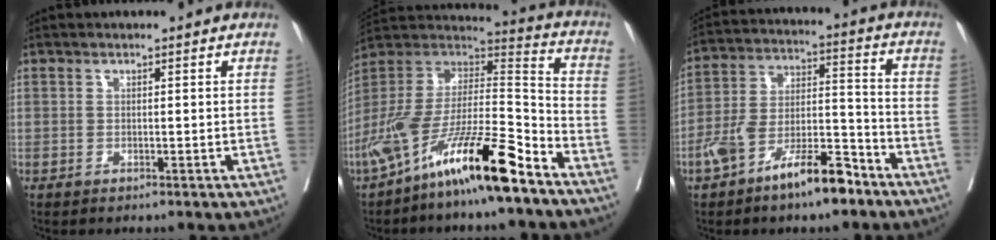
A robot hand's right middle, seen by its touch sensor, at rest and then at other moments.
{"total": 19.2, "force": [-12.9, 2.0, 14.0], "torque": [-0.291, -0.015, -0.240]}
{"total": 12.3, "force": [-8.2, 3.4, 8.5], "torque": [-0.163, 0.016, -0.146]}